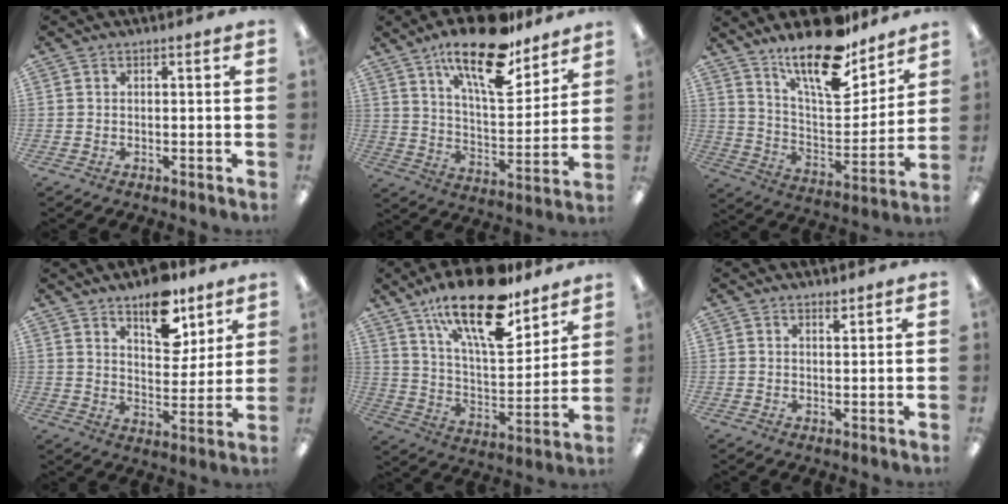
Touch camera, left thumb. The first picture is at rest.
{"total": 20.5, "force": [14.3, 7.4, 12.7], "torque": [-0.206, -0.083, 0.238]}
{"total": 19.6, "force": [15.2, 6.5, 10.6], "torque": [-0.184, -0.099, 0.260]}
{"total": 12.7, "force": [8.9, 6.3, 6.5], "torque": [-0.074, -0.051, 0.153]}
{"total": 22.9, "force": [15.2, 8.5, 14.8], "torque": [-0.246, -0.086, 0.259]}
{"total": 1.6, "force": [1.5, 0.3, 0.5], "torque": [-0.005, -0.006, 0.026]}